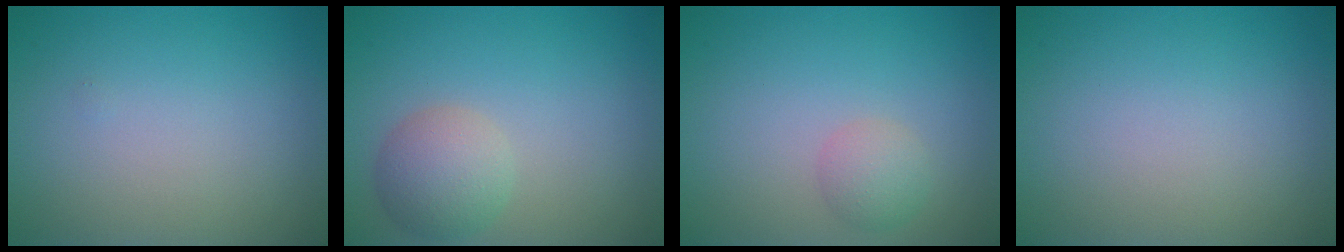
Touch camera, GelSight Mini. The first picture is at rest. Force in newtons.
{"total": 3.5, "press": 3.5, "slide": 0.2}
{"total": 1.9, "press": 1.9, "slide": 0.1}
{"total": 0.0}